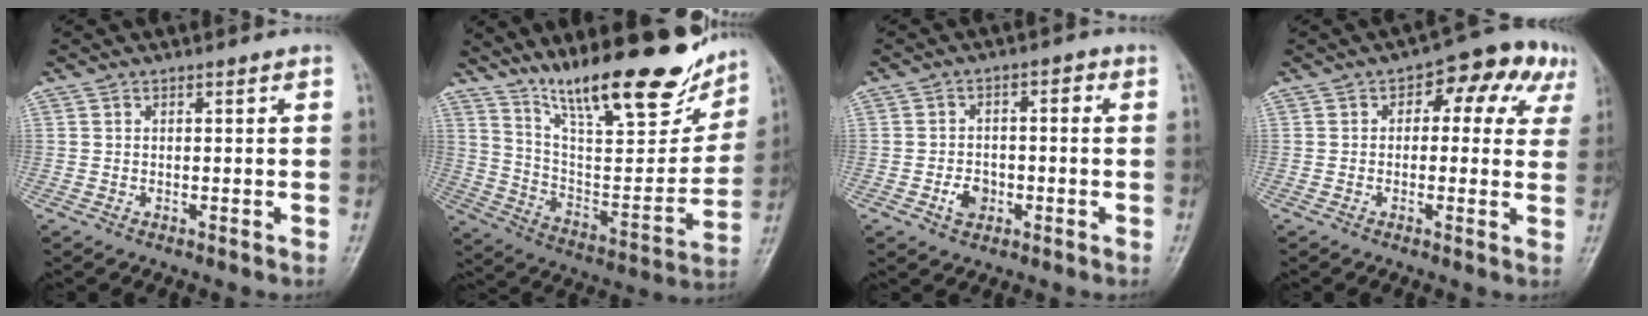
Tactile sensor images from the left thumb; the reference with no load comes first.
{"total": 24.3, "force": [17.4, 6.8, 15.6], "torque": [-0.201, -0.077, 0.288]}
{"total": 5.1, "force": [-1.8, 3.9, 2.7], "torque": [-0.025, 0.021, -0.032]}
{"total": 9.7, "force": [3.4, 6.1, 6.8], "torque": [-0.028, 0.021, 0.030]}